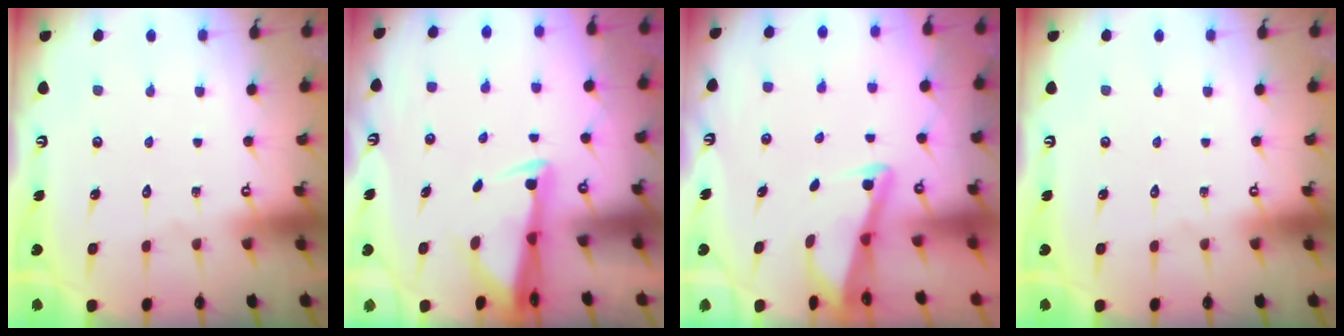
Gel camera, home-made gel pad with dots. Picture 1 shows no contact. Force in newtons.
{"total": 2.9, "press": 2.7, "slide": 1.0}
{"total": 2.8, "press": 2.8, "slide": 0.3}
{"total": 0.0}